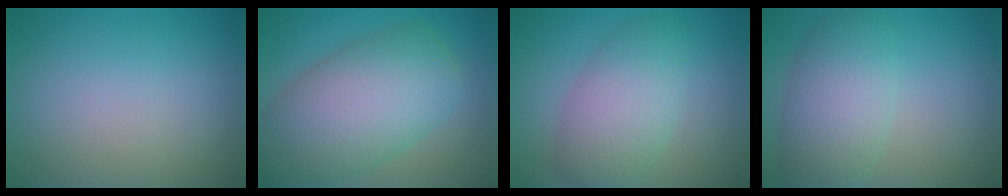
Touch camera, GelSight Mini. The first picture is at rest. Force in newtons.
{"total": 10.0, "press": 10.0, "slide": 0.5}
{"total": 5.2, "press": 5.2, "slide": 0.0}
{"total": 5.4, "press": 5.4, "slide": 0.3}